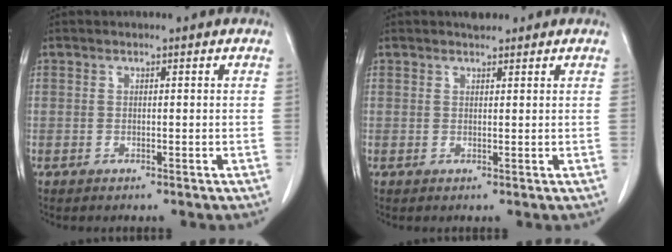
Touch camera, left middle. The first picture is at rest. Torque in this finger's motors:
{"motor_torque": [0.09, -0.05, -0.02, 0.00]}